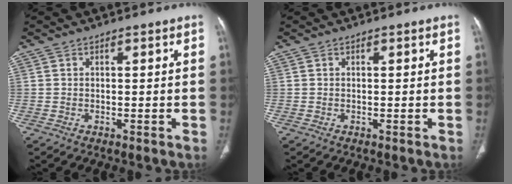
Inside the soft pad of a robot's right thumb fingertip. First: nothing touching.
{"total": 0.0}